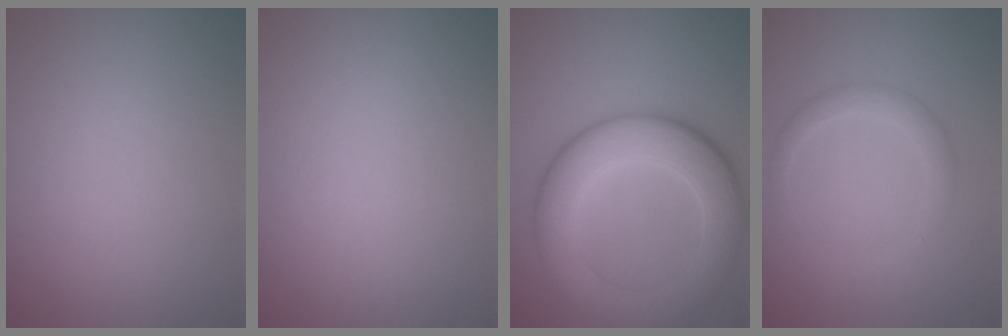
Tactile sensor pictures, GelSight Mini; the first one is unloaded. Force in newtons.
{"total": 0.0}
{"total": 8.0, "press": 8.0, "slide": 0.4}
{"total": 2.0, "press": 2.0, "slide": 0.1}